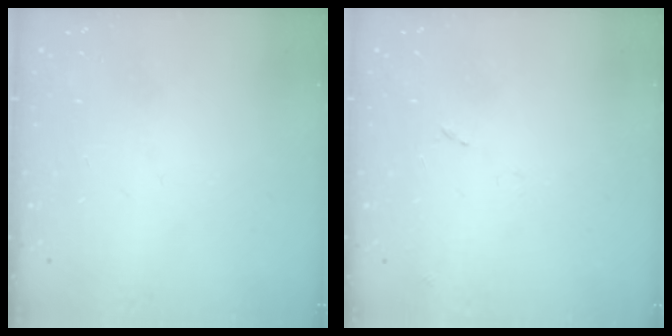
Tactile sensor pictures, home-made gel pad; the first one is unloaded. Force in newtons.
{"total": 8.1, "press": 8.1, "slide": 0.6}